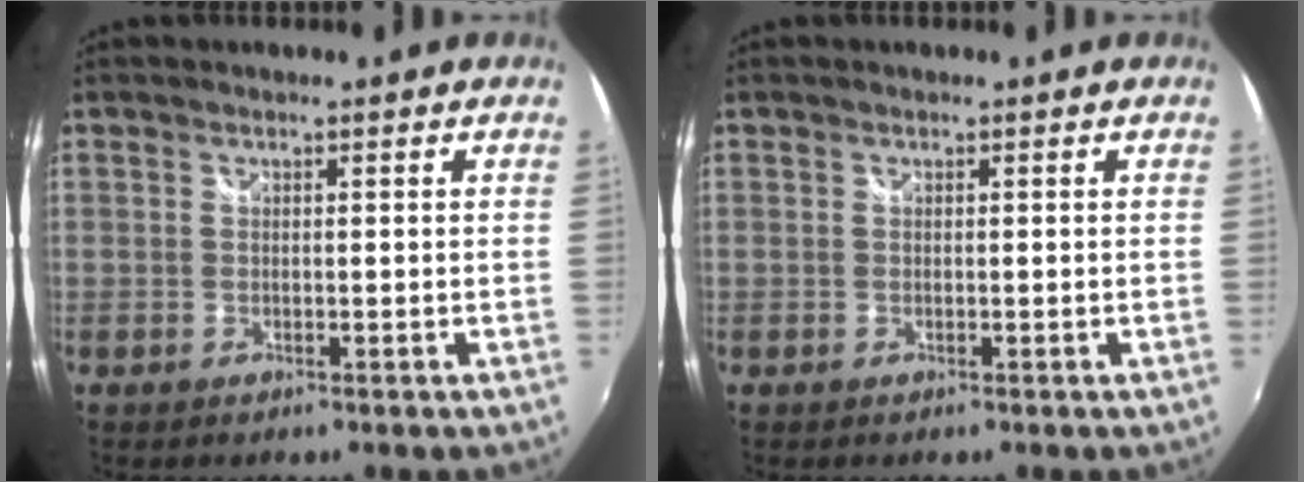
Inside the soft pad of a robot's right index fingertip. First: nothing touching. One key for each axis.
{"total": 0.0}